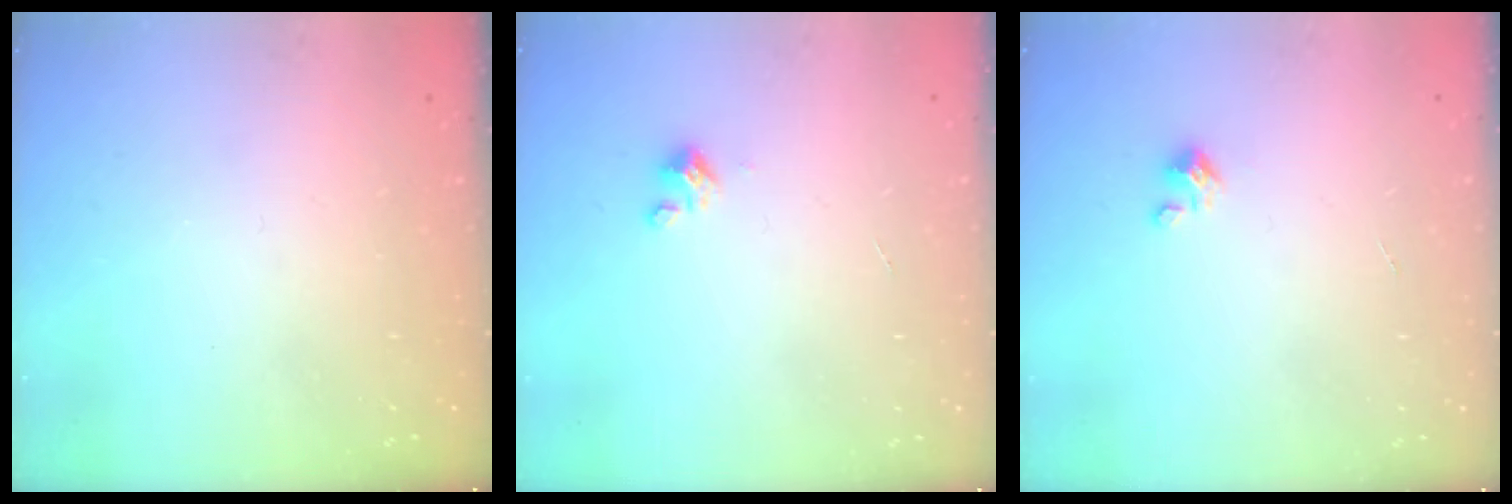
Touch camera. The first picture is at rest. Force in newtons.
{"total": 2.0, "press": 2.0, "slide": 0.2}
{"total": 1.5, "press": 1.5, "slide": 0.1}